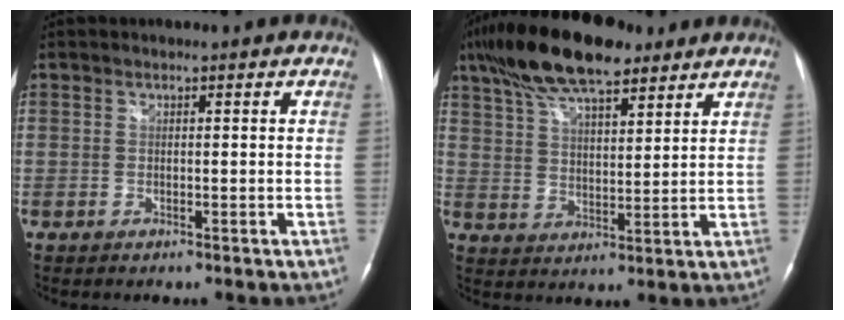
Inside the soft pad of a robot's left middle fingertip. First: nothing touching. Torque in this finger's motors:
{"motor_torque": [1.51, -0.63, 0.25, 0.21]}